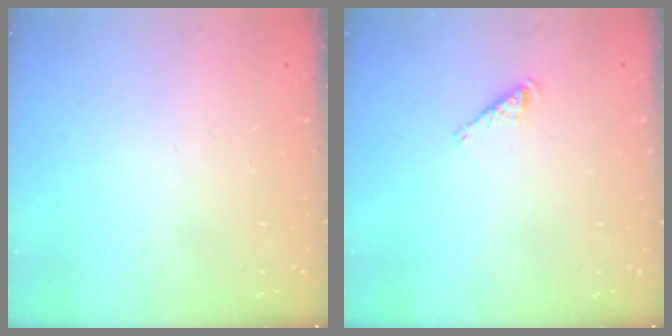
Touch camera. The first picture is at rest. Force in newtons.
{"total": 2.8, "press": 2.8, "slide": 0.5}